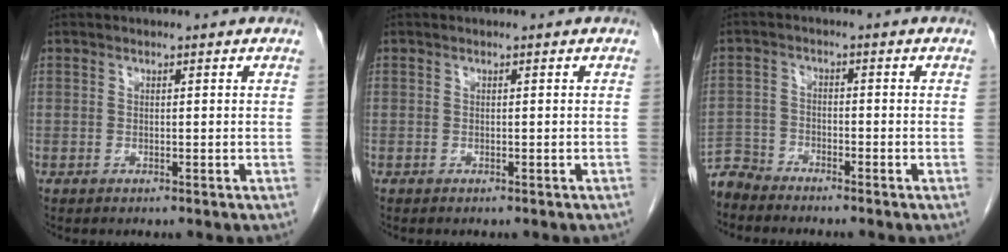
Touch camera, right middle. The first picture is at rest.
{"total": 1.0, "force": [-0.9, 0.3, 0.4], "torque": [-0.007, -0.001, -0.010]}
{"total": 4.3, "force": [-4.2, 0.7, -0.5], "torque": [0.012, -0.010, -0.083]}